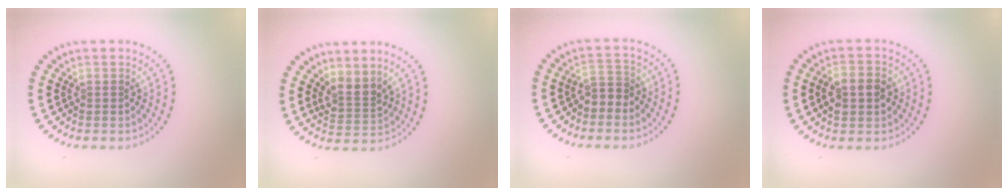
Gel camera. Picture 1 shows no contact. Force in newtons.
{"total": 2.4, "press": 1.8, "slide": 1.6}
{"total": 1.8, "press": 1.5, "slide": 1.0}
{"total": 3.3, "press": 3.3, "slide": 0.4}